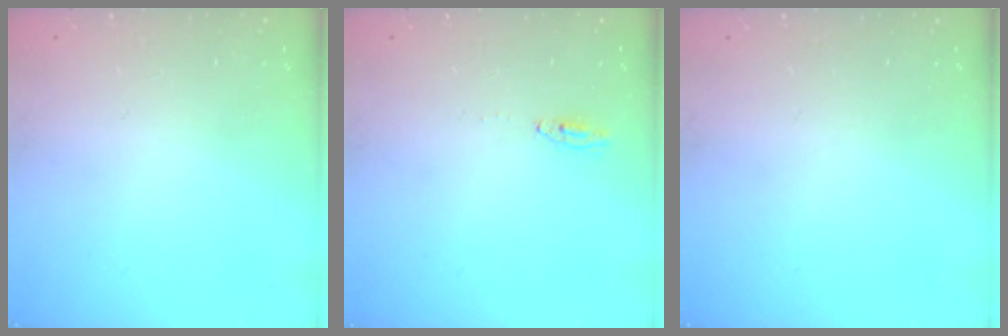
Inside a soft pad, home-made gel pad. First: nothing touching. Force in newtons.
{"total": 2.0, "press": 2.0, "slide": 0.2}
{"total": 0.0}